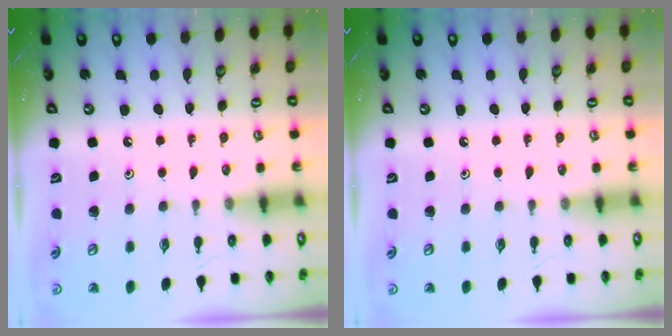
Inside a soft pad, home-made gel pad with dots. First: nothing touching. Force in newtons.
{"total": 0.0}